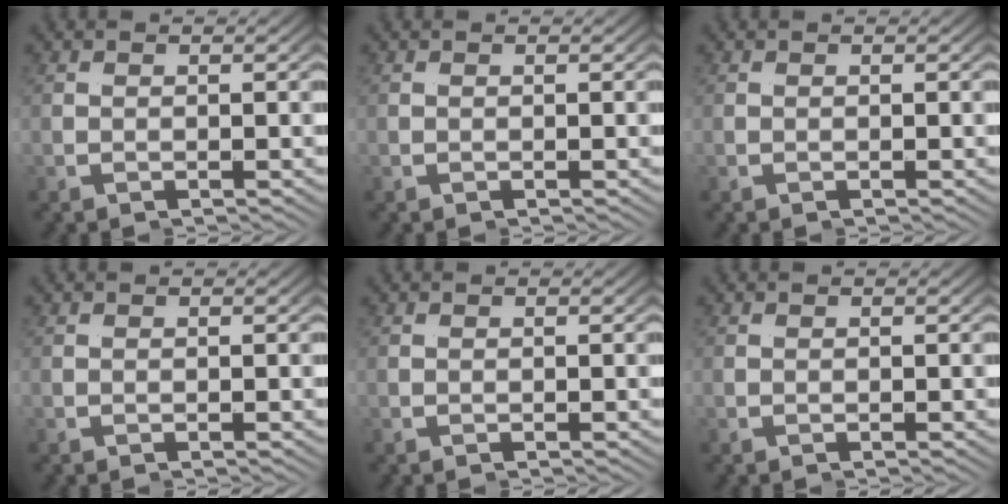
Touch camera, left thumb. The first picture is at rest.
{"total": 0.0}
{"total": 0.0}
{"total": 0.0}
{"total": 0.0}
{"total": 0.0}